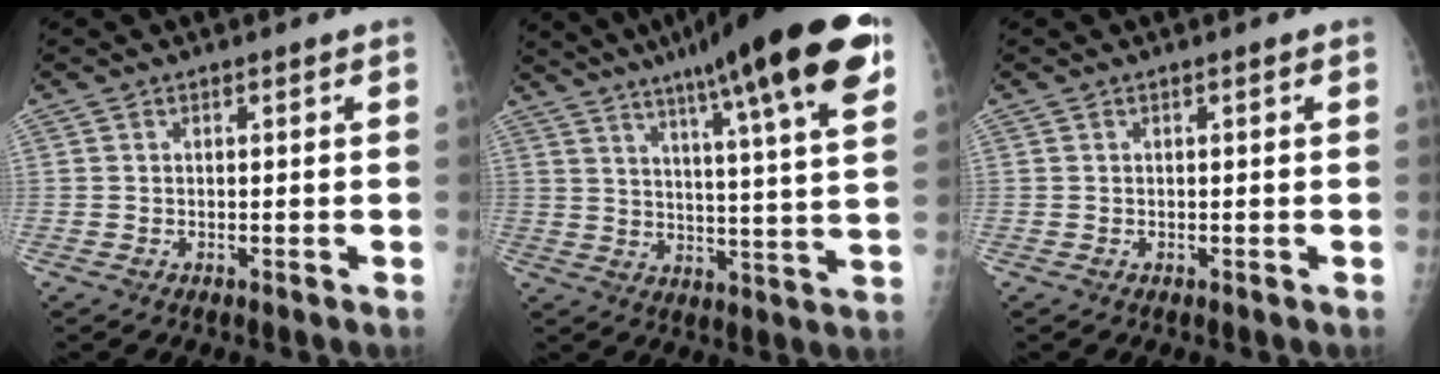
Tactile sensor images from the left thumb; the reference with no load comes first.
{"total": 24.0, "force": [14.1, 2.8, 19.1], "torque": [-0.277, -0.028, 0.195]}
{"total": 0.0}